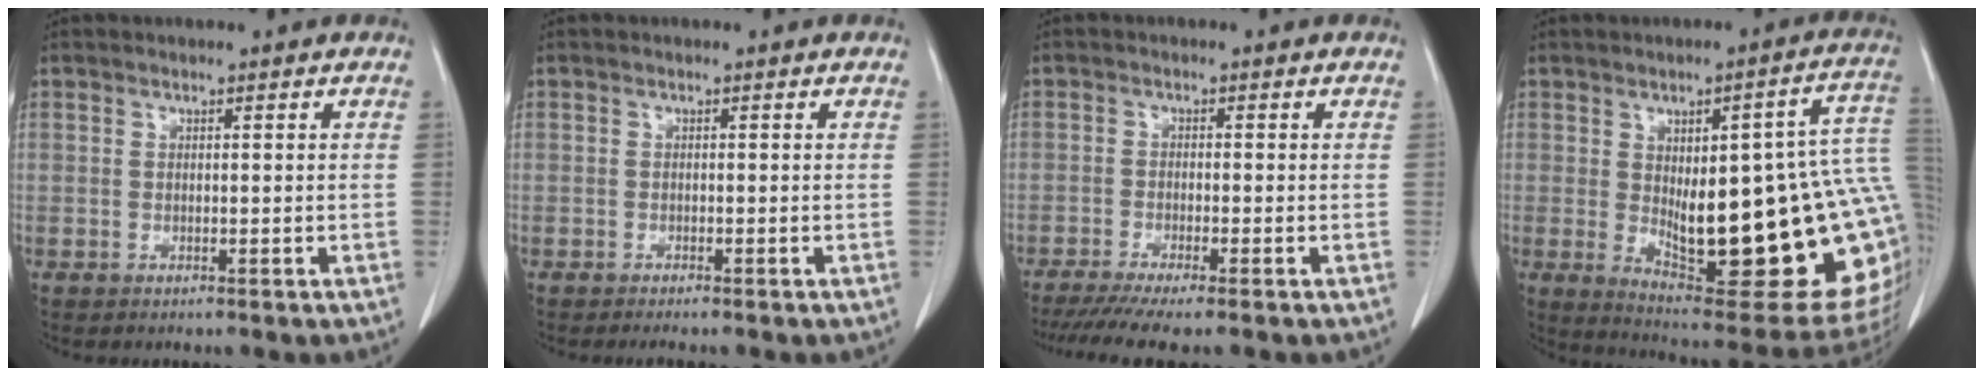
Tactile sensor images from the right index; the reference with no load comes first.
{"total": 2.0, "force": [-1.8, 0.0, 0.9], "torque": [-0.010, -0.003, -0.022]}
{"total": 7.2, "force": [-5.8, -0.3, 4.2], "torque": [-0.060, -0.016, -0.094]}
{"total": 28.4, "force": [-0.7, 6.8, 27.6], "torque": [-0.299, 0.007, 0.008]}